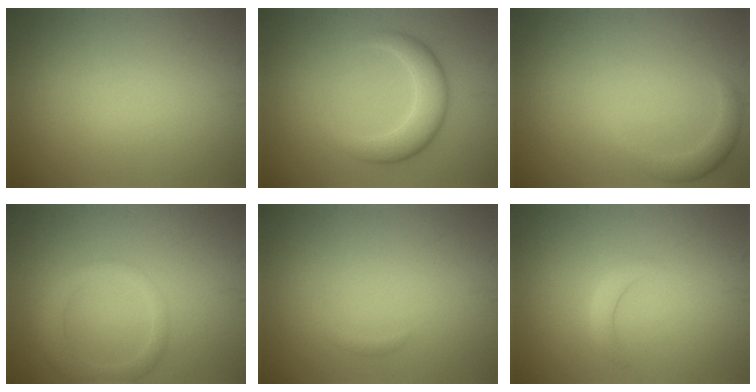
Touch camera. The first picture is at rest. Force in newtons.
{"total": 4.6, "press": 4.6, "slide": 0.2}
{"total": 1.9, "press": 1.9, "slide": 0.3}
{"total": 2.6, "press": 2.6, "slide": 0.1}
{"total": 0.7, "press": 0.7, "slide": 0.1}
{"total": 1.5, "press": 1.5, "slide": 0.3}